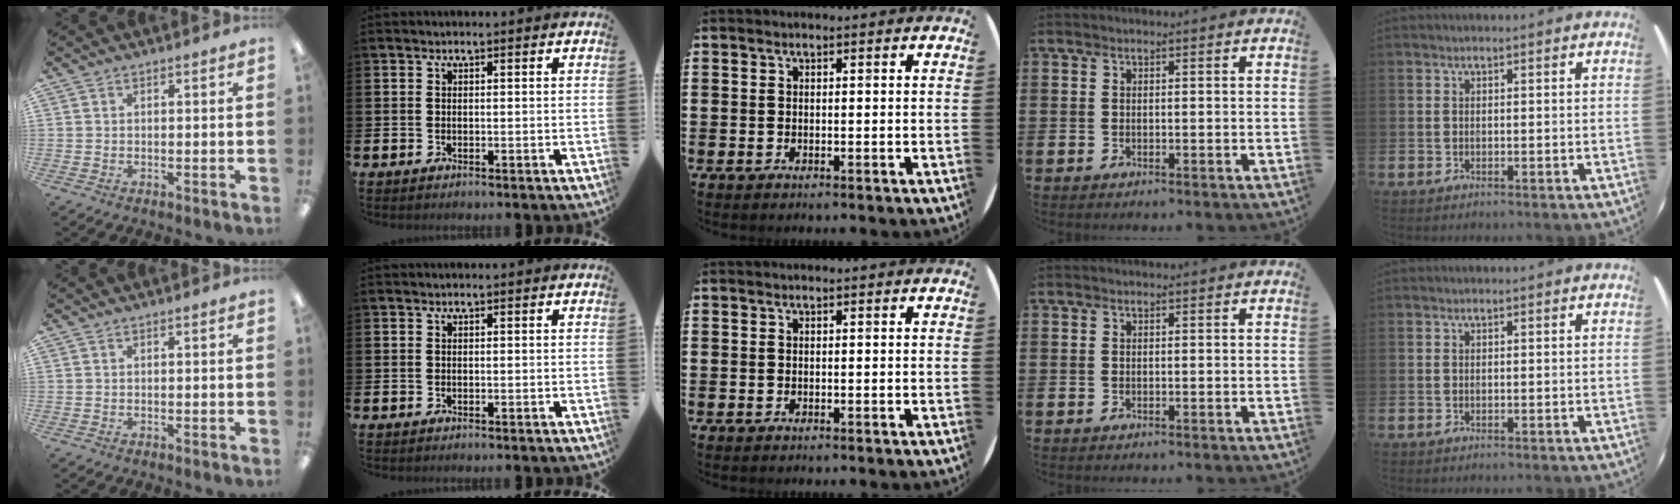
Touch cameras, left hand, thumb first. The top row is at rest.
{}